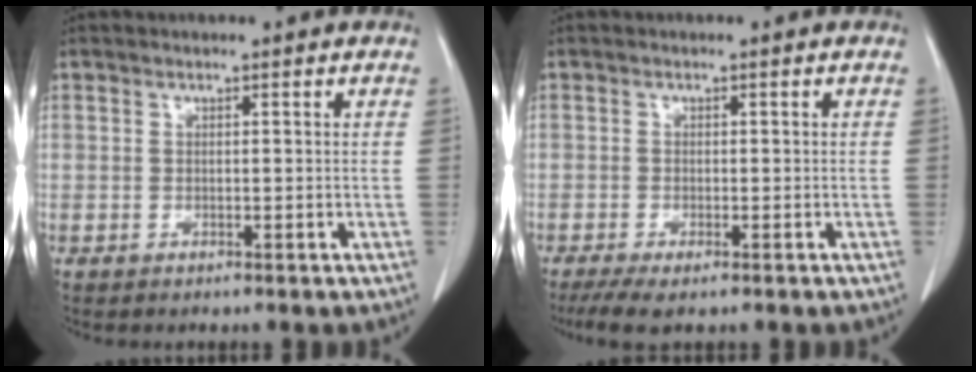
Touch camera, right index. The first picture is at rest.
{"total": 4.5, "force": [-3.1, 1.1, 3.1], "torque": [-0.057, -0.013, -0.048]}